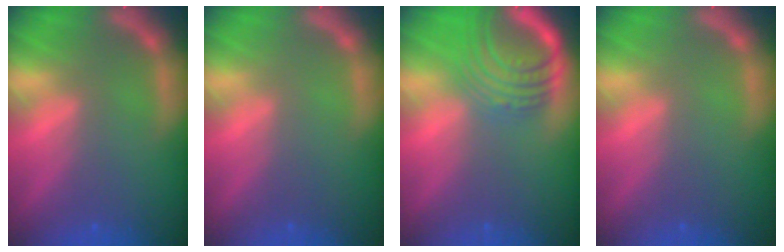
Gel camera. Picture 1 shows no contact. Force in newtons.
{"total": 0.0}
{"total": 8.5}
{"total": 0.0}